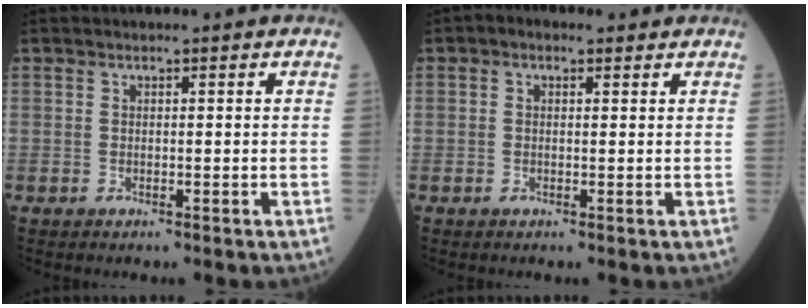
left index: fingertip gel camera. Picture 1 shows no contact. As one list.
[{"total": 1.9, "force": [1.0, 1.2, 1.1], "torque": [-0.025, 0.018, 0.014]}]